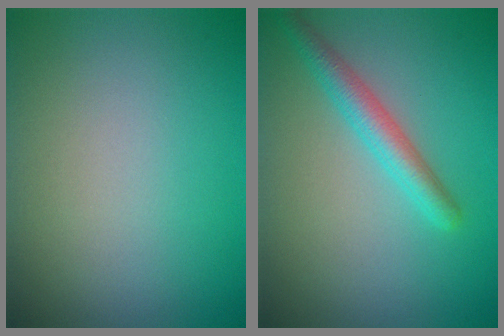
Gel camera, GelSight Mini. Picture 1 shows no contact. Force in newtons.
{"total": 2.9, "press": 2.9, "slide": 0.2}